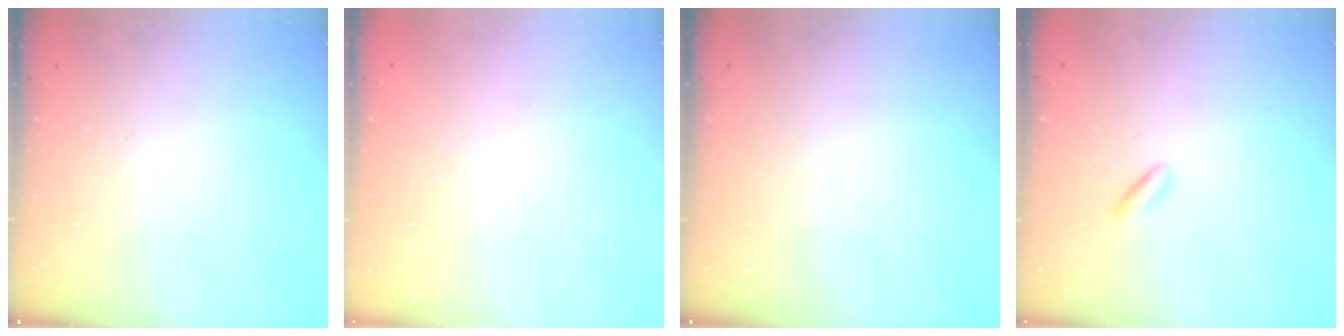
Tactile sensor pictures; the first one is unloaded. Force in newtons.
{"total": 2.2, "press": 2.2, "slide": 0.1}
{"total": 0.0}
{"total": 1.7, "press": 1.5, "slide": 0.8}